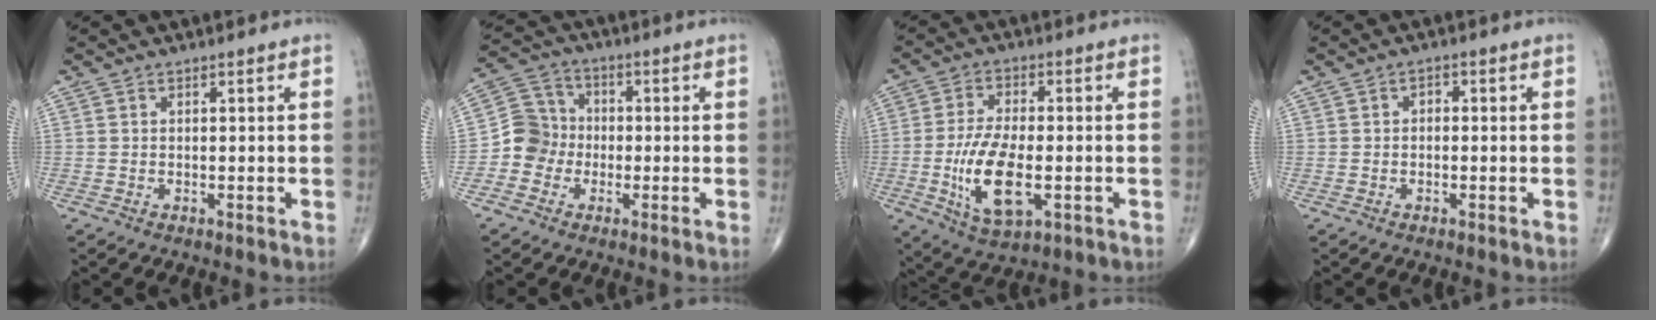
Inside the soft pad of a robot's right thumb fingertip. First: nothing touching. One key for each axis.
{"total": 7.3, "fx": -2.0, "fy": 6.8, "fz": 1.9, "tx": -0.006, "ty": 0.027, "tz": -0.049}
{"total": 12.5, "fx": -2.7, "fy": 5.5, "fz": 10.9, "tx": -0.209, "ty": -0.002, "tz": -0.043}
{"total": 1.2, "fx": -0.1, "fy": 0.9, "fz": 0.8, "tx": 0.000, "ty": 0.006, "tz": -0.007}